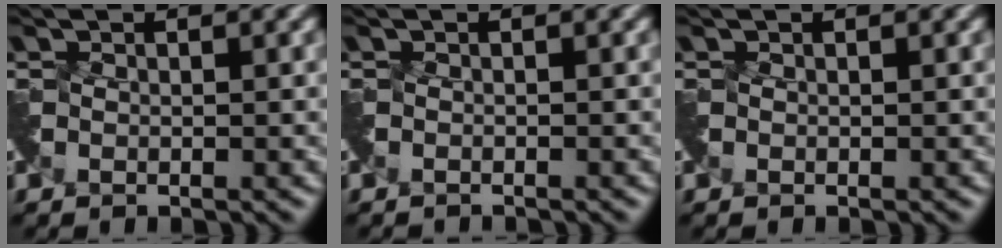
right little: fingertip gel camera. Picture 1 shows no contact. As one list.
[{"total": 1.2, "force": [-1.2, 0.0, 0.1], "torque": [0.001, -0.009, -0.026]}, {"total": 0.0}]